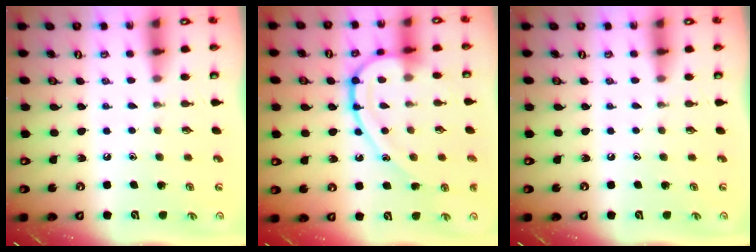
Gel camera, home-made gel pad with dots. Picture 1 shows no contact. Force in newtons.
{"total": 14.7, "press": 14.7, "slide": 0.4}
{"total": 0.0}